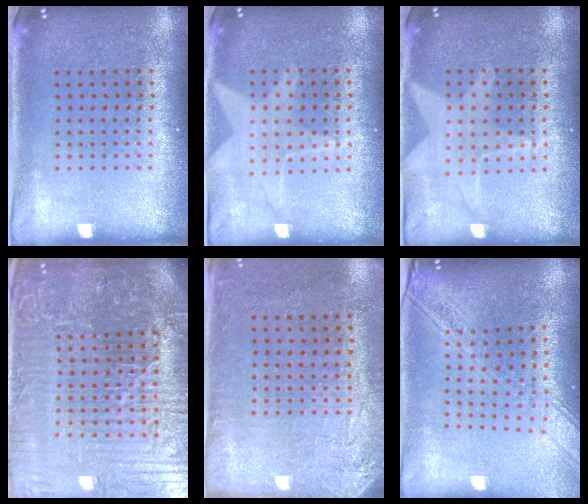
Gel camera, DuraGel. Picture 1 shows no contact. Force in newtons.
{"total": 0.6, "press": 0.5, "slide": 0.2}
{"total": 0.6, "press": 0.5, "slide": 0.2}
{"total": 7.6, "press": 6.7, "slide": 3.6}
{"total": 2.9, "press": 2.4, "slide": 1.6}
{"total": 2.2, "press": 1.8, "slide": 1.3}